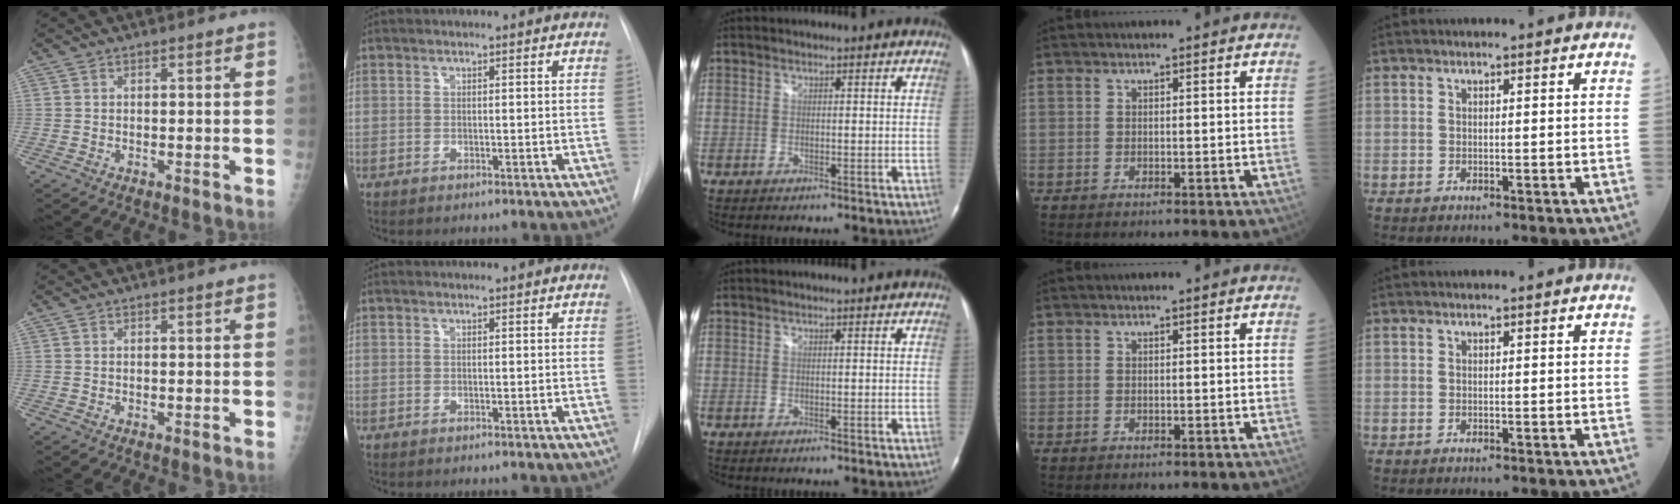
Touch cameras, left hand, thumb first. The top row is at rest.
{}